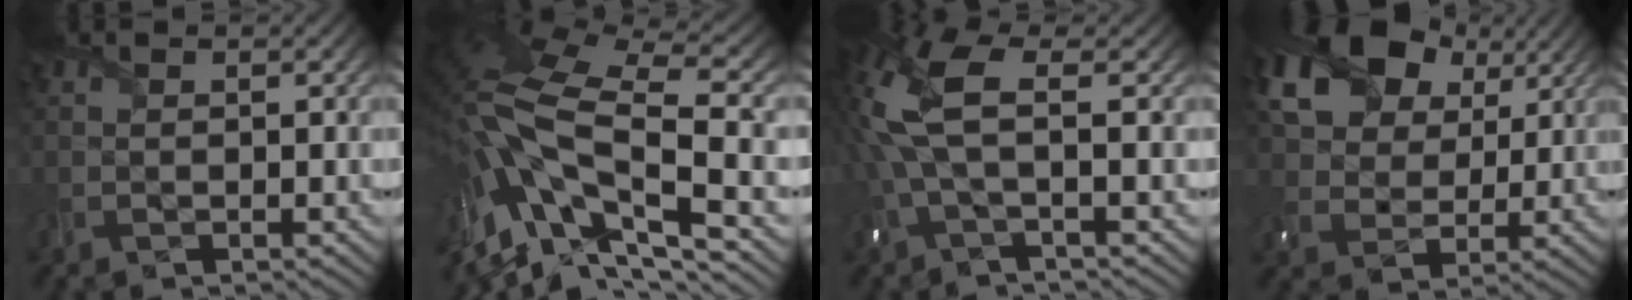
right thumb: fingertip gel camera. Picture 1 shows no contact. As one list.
[{"total": 18.1, "force": [-4.4, 7.4, 15.9], "torque": [-0.333, -0.006, -0.080]}, {"total": 8.6, "force": [1.1, 2.7, 8.1], "torque": [-0.204, 0.009, 0.011]}, {"total": 15.0, "force": [7.5, 9.9, 8.3], "torque": [-0.183, 0.025, 0.133]}]